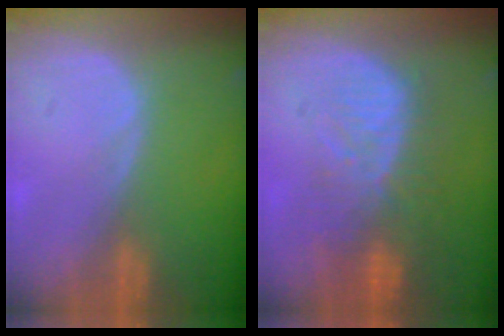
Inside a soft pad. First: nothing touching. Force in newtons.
{"total": 10.2, "press": 8.8, "slide": 5.2}